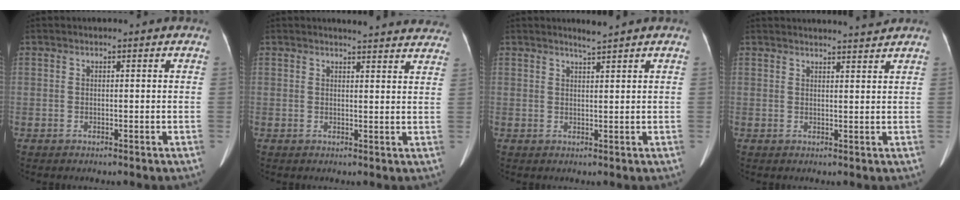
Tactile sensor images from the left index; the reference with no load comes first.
{"total": 14.0, "force": [13.4, 2.0, 3.5], "torque": [-0.020, -0.026, 0.133]}
{"total": 1.6, "force": [1.4, -0.6, 0.4], "torque": [-0.013, -0.005, 0.027]}
{"total": 5.1, "force": [5.0, -0.6, 0.9], "torque": [-0.013, 0.005, 0.059]}